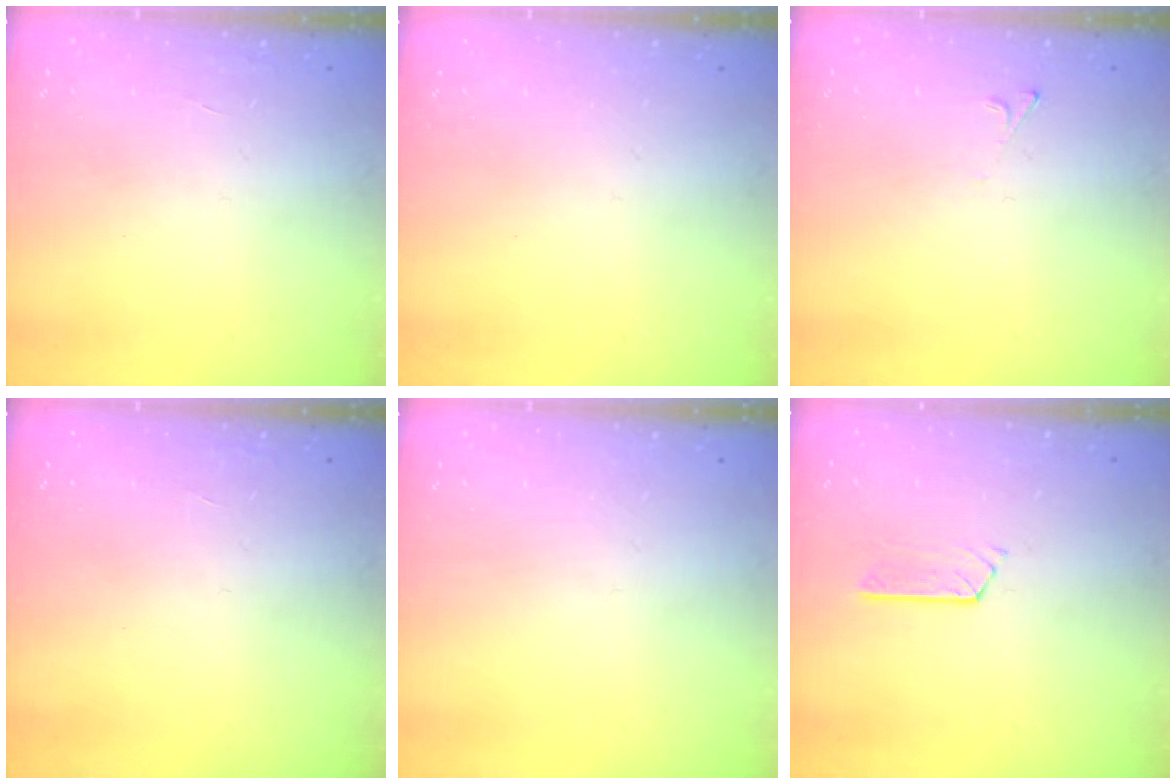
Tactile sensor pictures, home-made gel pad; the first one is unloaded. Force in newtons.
{"total": 0.0}
{"total": 1.9, "press": 1.9, "slide": 0.4}
{"total": 0.0}
{"total": 0.0}
{"total": 4.5, "press": 4.4, "slide": 0.4}